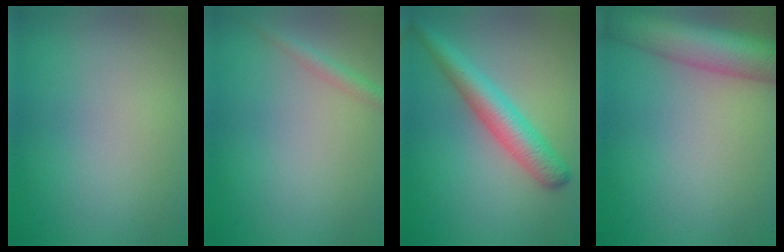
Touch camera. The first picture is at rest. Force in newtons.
{"total": 1.5, "press": 1.5, "slide": 0.1}
{"total": 4.7, "press": 4.7, "slide": 0.1}
{"total": 8.5, "press": 8.5, "slide": 0.4}